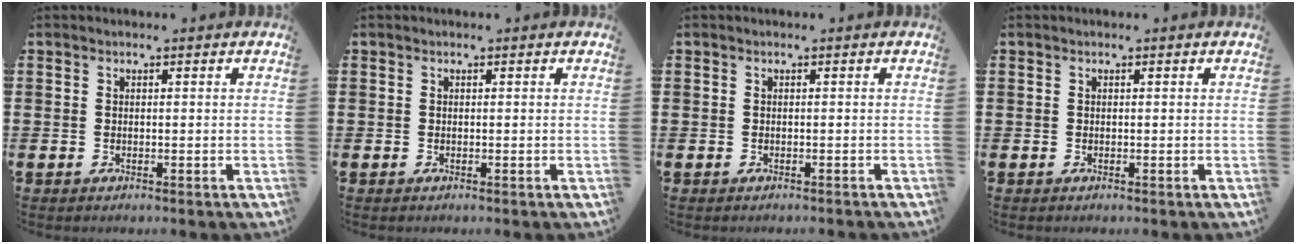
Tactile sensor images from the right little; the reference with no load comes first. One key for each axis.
{"total": 0.0}
{"total": 0.0}
{"total": 0.0}